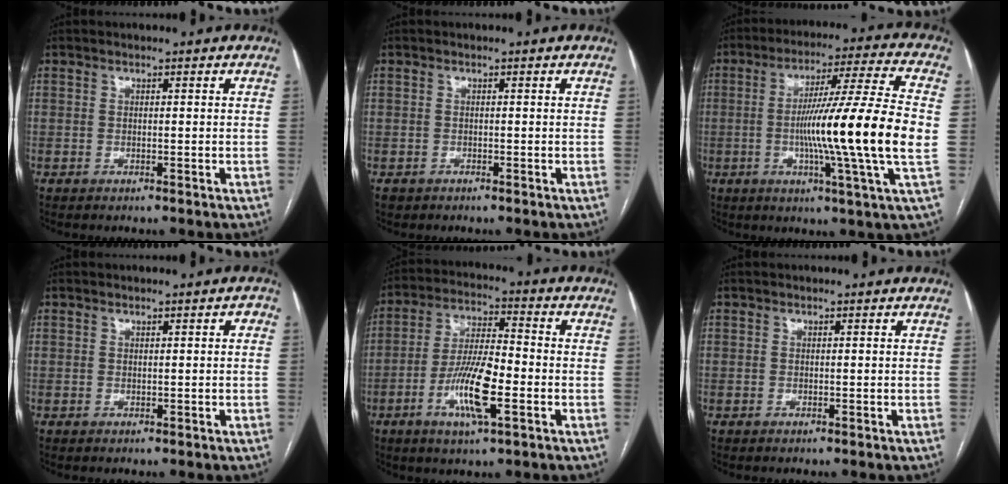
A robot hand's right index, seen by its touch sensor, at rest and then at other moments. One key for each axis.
{"total": 1.1, "fx": -0.6, "fy": 0.9, "fz": 0.0, "tx": -0.008, "ty": 0.003, "tz": -0.008}
{"total": 18.8, "fx": -2.1, "fy": -2.0, "fz": 18.6, "tx": -0.305, "ty": -0.012, "tz": -0.050}
{"total": 1.0, "fx": 0.4, "fy": 0.6, "fz": 0.7, "tx": -0.001, "ty": 0.009, "tz": 0.008}
{"total": 11.3, "fx": -3.8, "fy": 2.1, "fz": 10.4, "tx": -0.203, "ty": -0.003, "tz": -0.071}
{"total": 0.0}